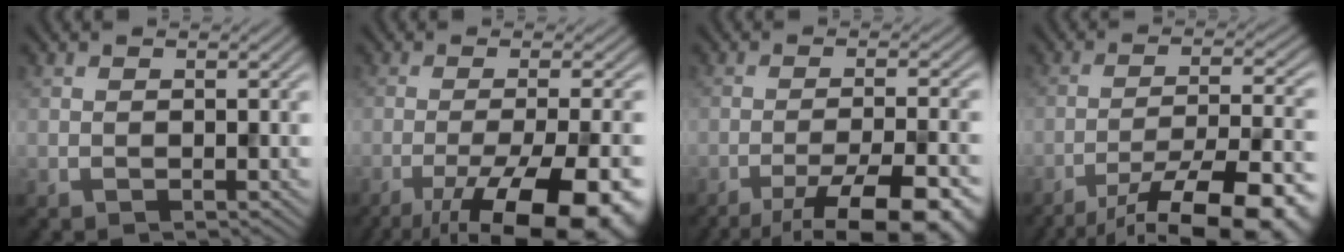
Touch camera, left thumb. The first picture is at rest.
{"total": 15.8, "force": [-8.6, 4.3, 12.5], "torque": [-0.168, -0.019, -0.117]}
{"total": 12.1, "force": [-8.4, 2.8, 8.3], "torque": [-0.129, -0.011, -0.105]}
{"total": 16.1, "force": [-11.5, 4.0, 10.5], "torque": [-0.140, -0.012, -0.160]}